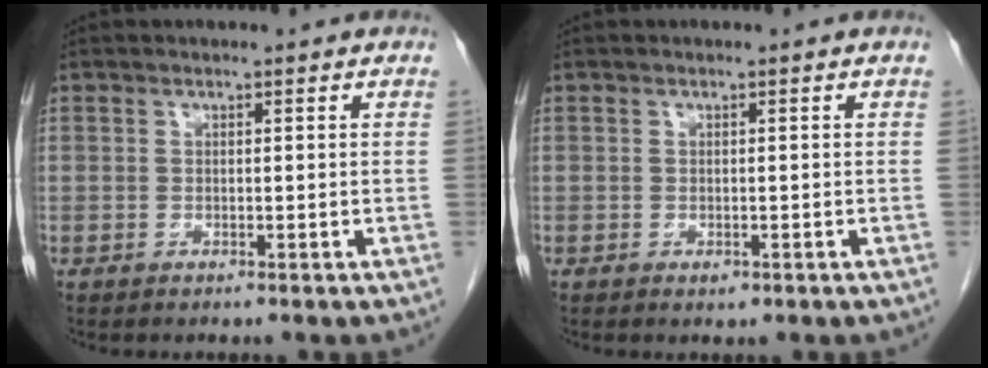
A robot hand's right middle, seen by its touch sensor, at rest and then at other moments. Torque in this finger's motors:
{"motor_torque": [0.50, -0.28, 0.02, 0.00]}